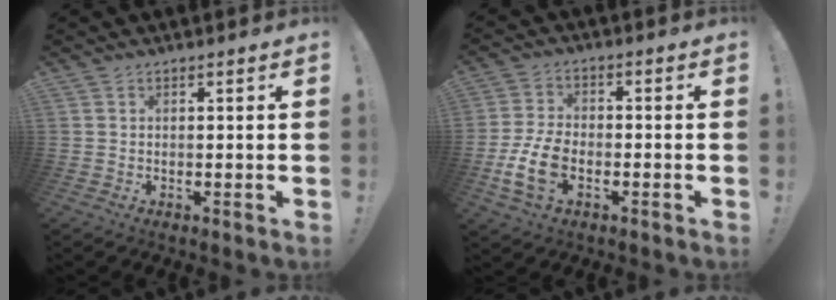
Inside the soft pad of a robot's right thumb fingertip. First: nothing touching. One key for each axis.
{"total": 10.6, "fx": -3.5, "fy": 6.4, "fz": 7.7, "tx": -0.159, "ty": 0.002, "tz": -0.058}